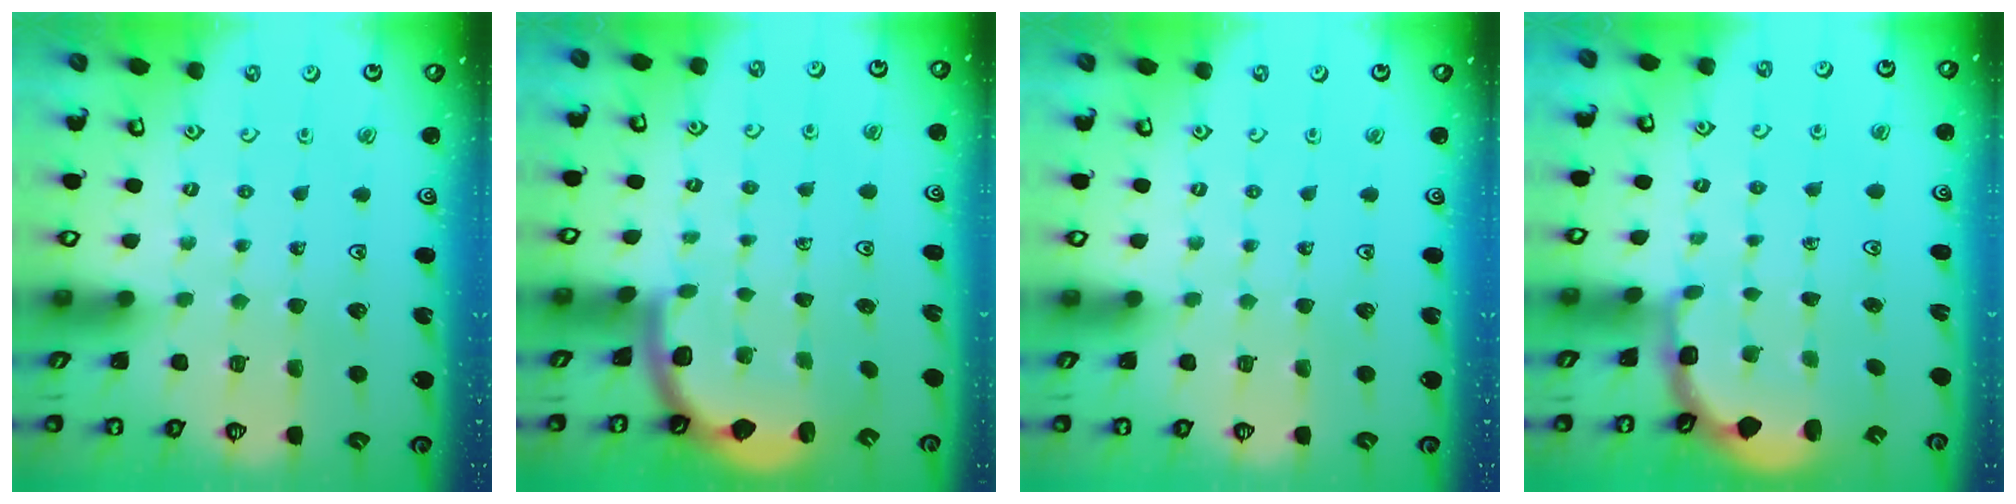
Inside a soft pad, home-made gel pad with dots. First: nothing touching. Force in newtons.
{"total": 1.8, "press": 1.8, "slide": 0.1}
{"total": 0.0}
{"total": 2.9, "press": 1.8, "slide": 2.3}